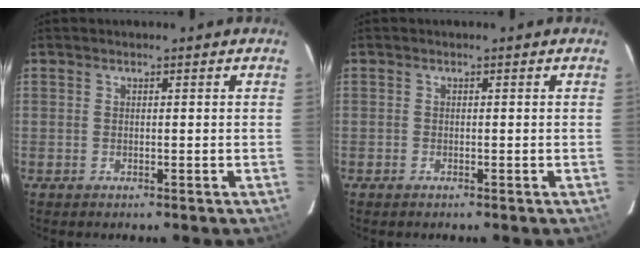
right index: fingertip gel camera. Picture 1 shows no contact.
{"total": 0.6, "force": [-0.6, 0.3, -0.1], "torque": [-0.001, -0.001, -0.012]}